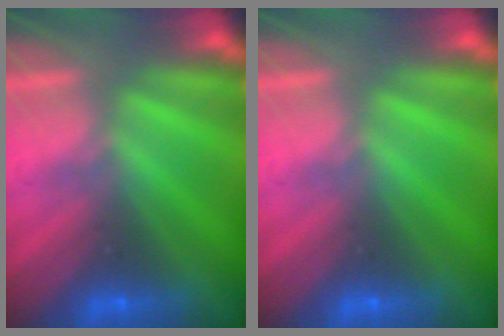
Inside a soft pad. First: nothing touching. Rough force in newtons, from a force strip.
{"total": 0.0}